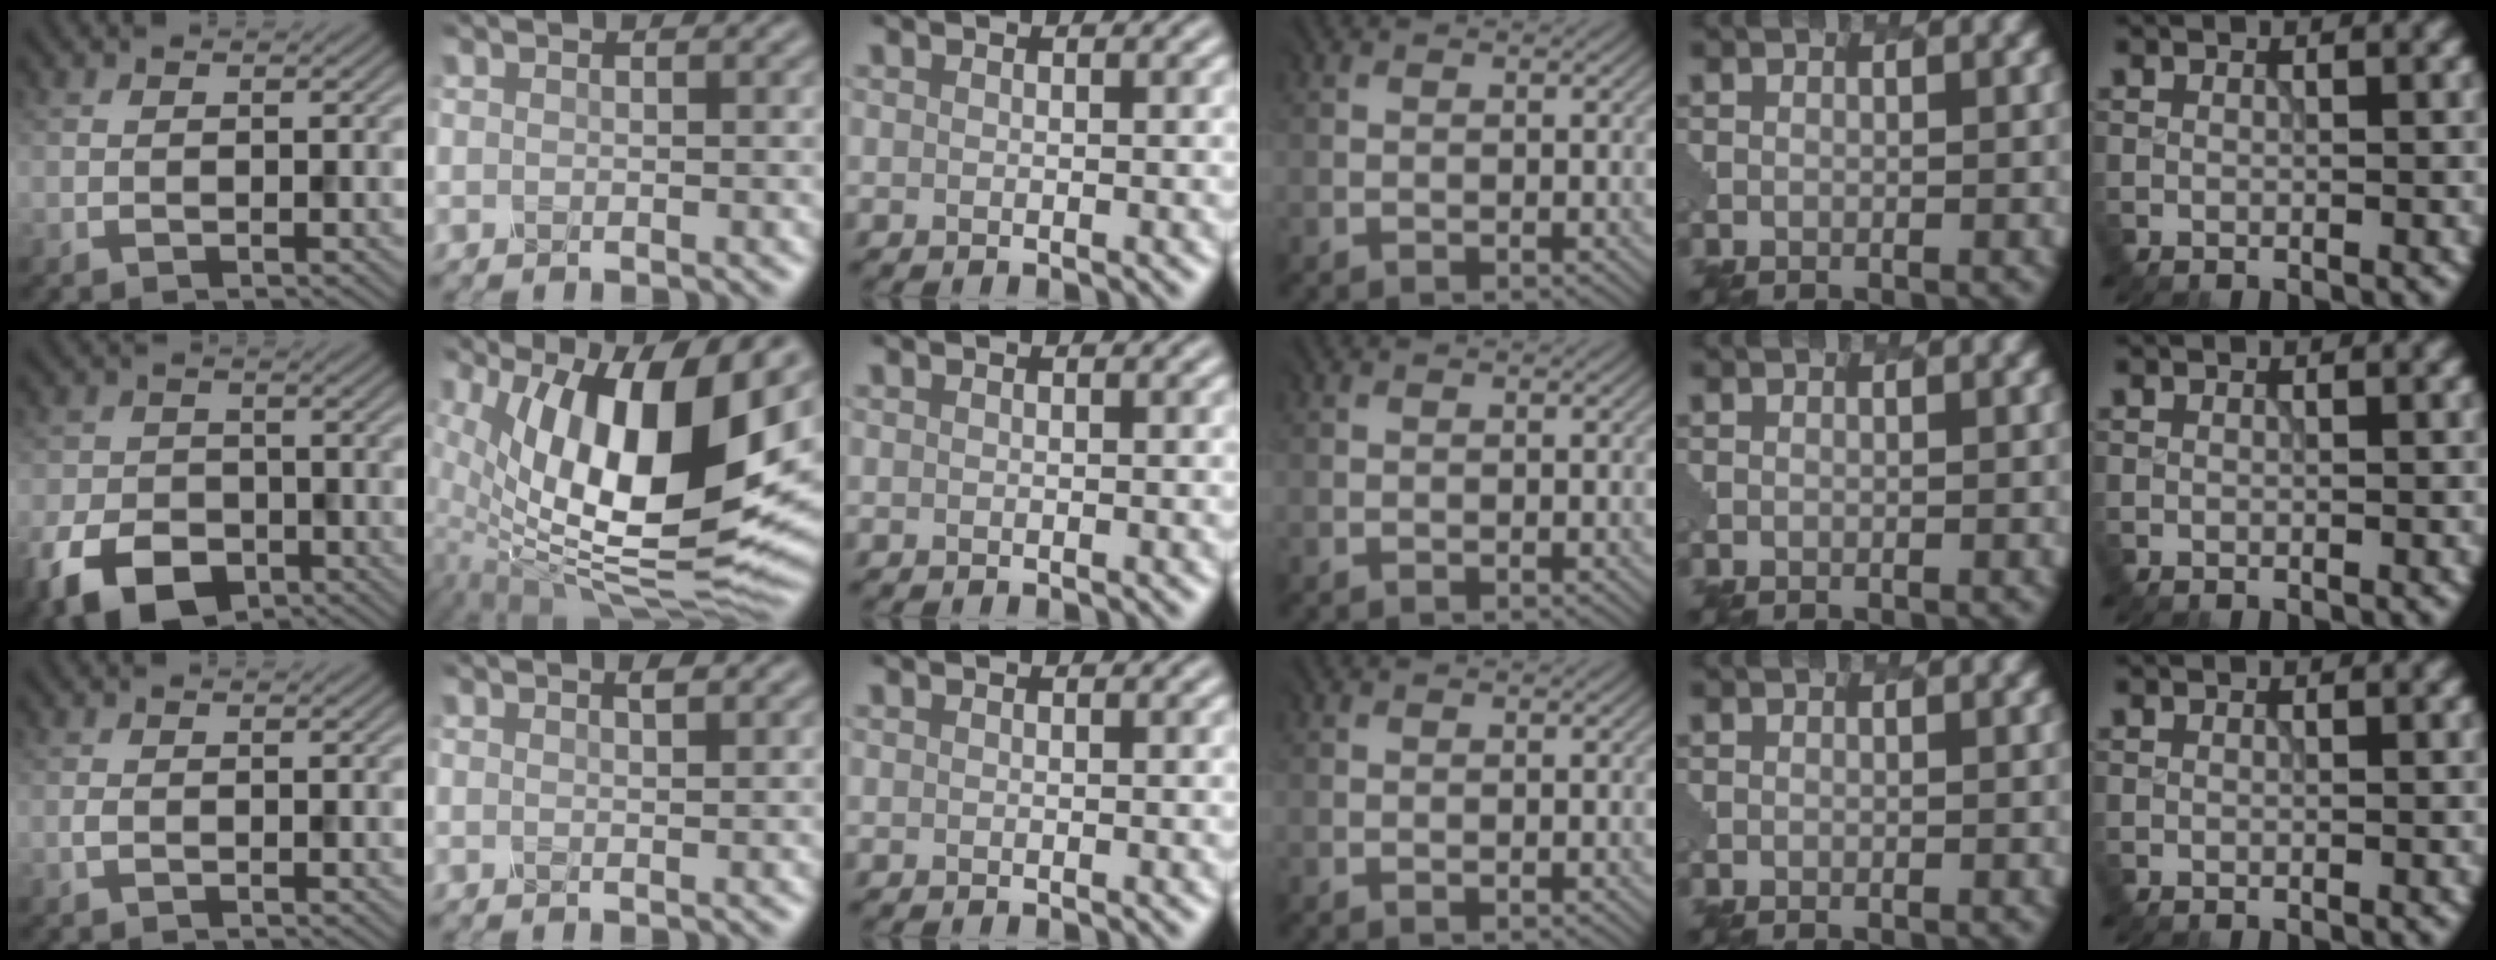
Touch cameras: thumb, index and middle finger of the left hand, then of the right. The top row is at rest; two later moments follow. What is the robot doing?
{"motion": "dispense", "object": "pipette"}